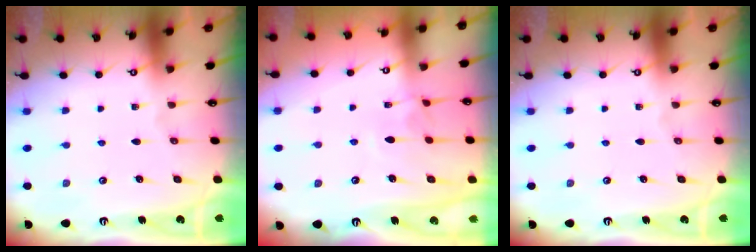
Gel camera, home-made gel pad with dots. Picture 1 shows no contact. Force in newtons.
{"total": 3.0, "press": 3.0, "slide": 0.4}
{"total": 0.0}